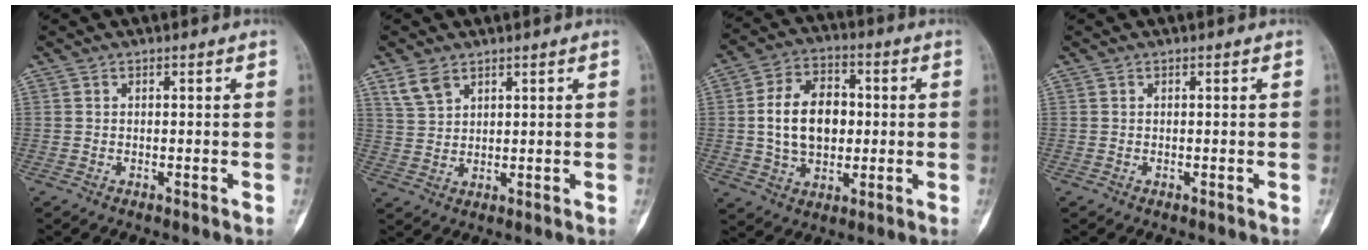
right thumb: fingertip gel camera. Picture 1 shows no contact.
{"total": 4.6, "force": [3.1, 2.6, 2.2], "torque": [-0.036, -0.010, 0.070]}
{"total": 13.4, "force": [0.7, 9.3, 9.7], "torque": [-0.143, 0.012, 0.012]}
{"total": 0.0}